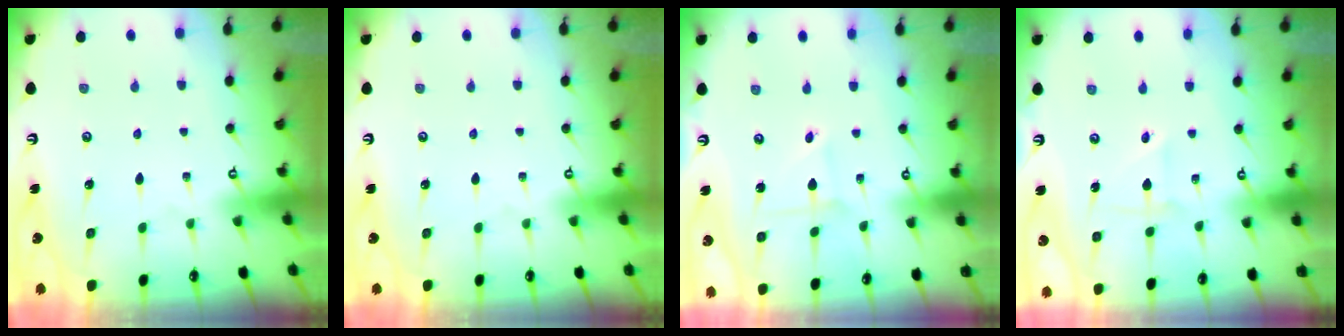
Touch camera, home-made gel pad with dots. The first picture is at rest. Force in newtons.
{"total": 0.0}
{"total": 2.2, "press": 2.2, "slide": 0.1}
{"total": 2.6, "press": 2.4, "slide": 0.9}